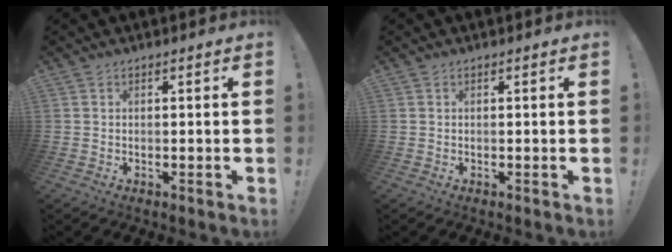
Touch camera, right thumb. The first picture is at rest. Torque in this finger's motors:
{"motor_torque": [0.00, 0.00, -0.13, 0.13, 0.00]}